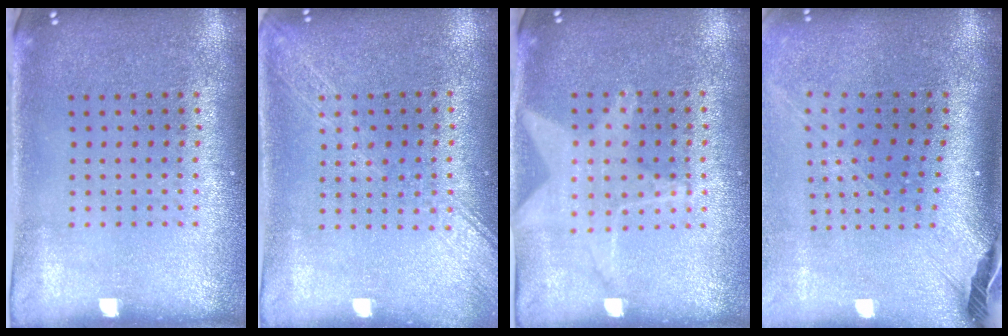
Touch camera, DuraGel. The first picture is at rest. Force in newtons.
{"total": 1.7, "press": 1.7, "slide": 0.3}
{"total": 1.2, "press": 1.2, "slide": 0.3}
{"total": 2.7, "press": 2.0, "slide": 1.9}